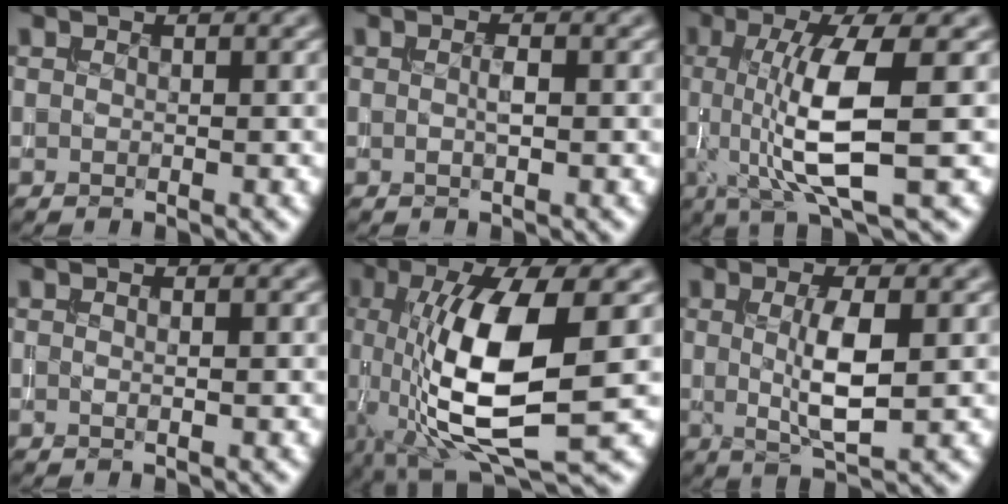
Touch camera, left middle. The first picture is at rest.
{"total": 0.9, "force": [-0.2, 0.1, 0.8], "torque": [-0.019, 0.003, -0.003]}
{"total": 7.3, "force": [-0.3, 1.5, 7.1], "torque": [-0.125, -0.003, -0.004]}
{"total": 0.0}
{"total": 10.8, "force": [-0.5, 3.4, 10.2], "torque": [-0.191, -0.005, -0.004]}
{"total": 4.0, "force": [0.0, 0.8, 3.9], "torque": [-0.076, -0.004, 0.006]}